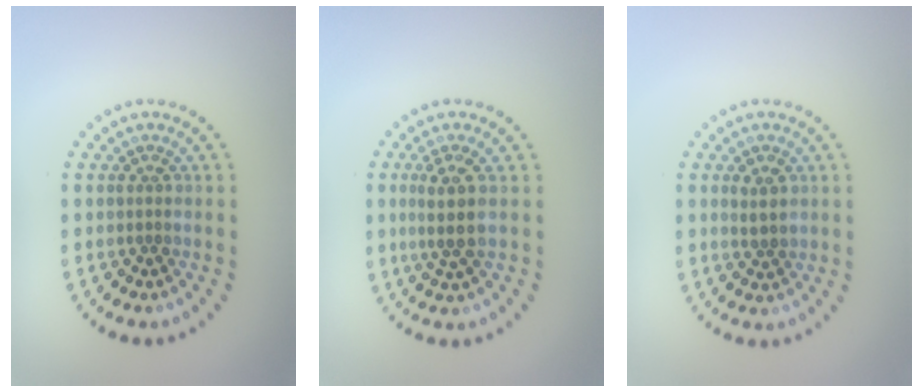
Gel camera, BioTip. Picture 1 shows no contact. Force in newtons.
{"total": 2.8, "press": 2.2, "slide": 1.7}
{"total": 1.3, "press": 1.3, "slide": 0.3}